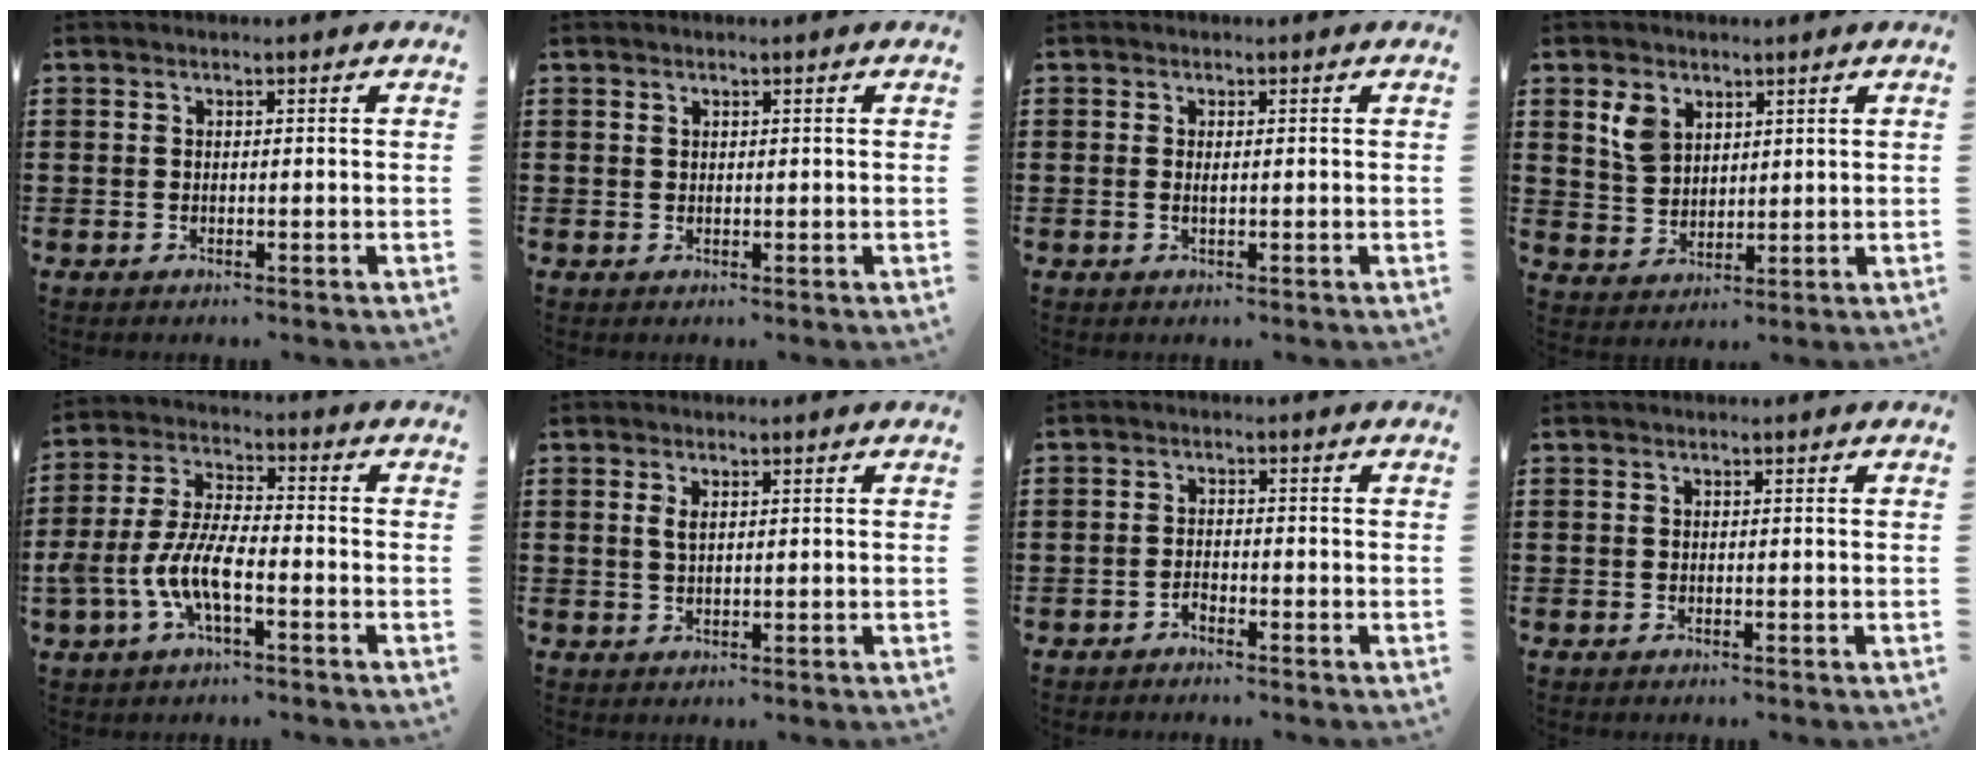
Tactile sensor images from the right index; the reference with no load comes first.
{"total": 0.6, "force": [0.4, 0.5, 0.1], "torque": [-0.004, 0.001, 0.009]}
{"total": 0.7, "force": [0.0, 0.1, 0.7], "torque": [-0.014, -0.002, 0.000]}
{"total": 4.8, "force": [2.6, 3.5, 2.0], "torque": [-0.053, 0.013, 0.051]}
{"total": 8.3, "force": [-3.5, 2.9, 6.9], "torque": [-0.163, -0.009, -0.069]}
{"total": 1.7, "force": [0.6, 0.7, 1.4], "torque": [-0.030, 0.003, 0.009]}
{"total": 1.4, "force": [-1.3, 0.4, 0.2], "torque": [-0.008, 0.002, -0.028]}
{"total": 0.0}